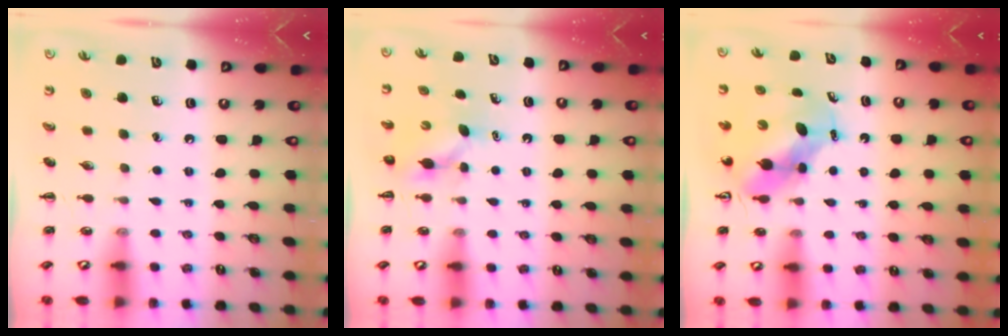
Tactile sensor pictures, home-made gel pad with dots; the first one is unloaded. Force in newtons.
{"total": 4.0, "press": 3.9, "slide": 1.1}
{"total": 5.8, "press": 5.6, "slide": 1.4}